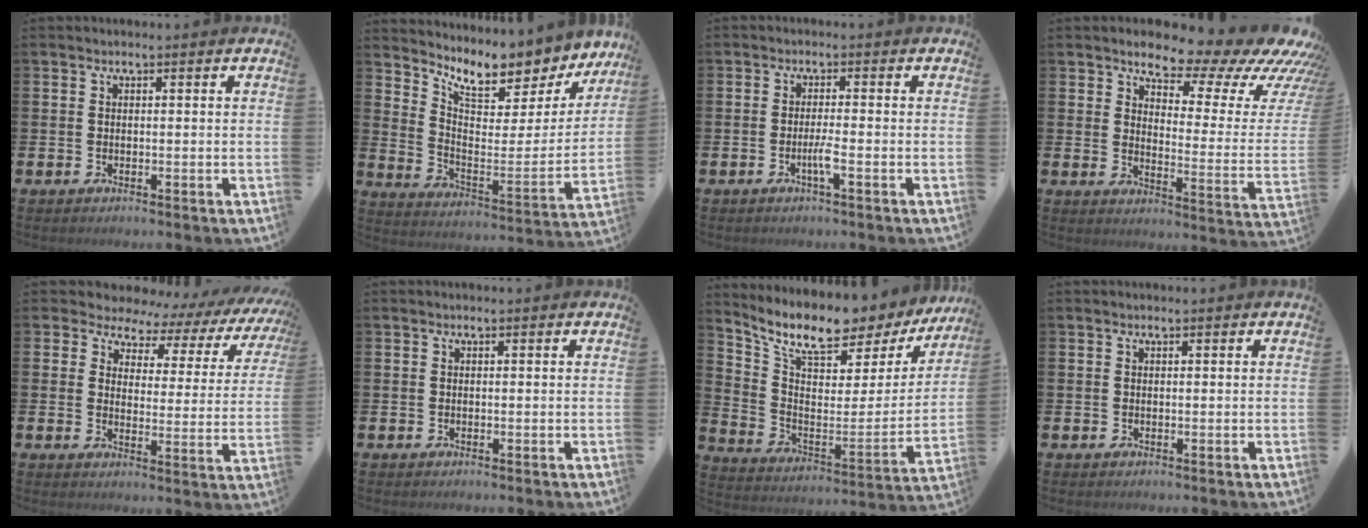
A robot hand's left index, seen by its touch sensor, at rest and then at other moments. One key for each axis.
{"total": 8.6, "fx": 8.1, "fy": 2.2, "fz": 1.9, "tx": -0.058, "ty": -0.073, "tz": 0.137}
{"total": 2.1, "fx": -1.0, "fy": -0.1, "fz": 1.9, "tx": -0.037, "ty": 0.001, "tz": -0.018}
{"total": 9.5, "fx": 8.3, "fy": 2.9, "fz": 3.5, "tx": -0.062, "ty": -0.074, "tz": 0.130}
{"total": 4.1, "fx": 3.1, "fy": 2.7, "fz": 0.4, "tx": -0.029, "ty": -0.034, "tz": 0.042}
{"total": 0.0}
{"total": 9.3, "fx": 8.2, "fy": 2.6, "fz": 3.5, "tx": -0.100, "ty": -0.069, "tz": 0.136}
{"total": 0.0}